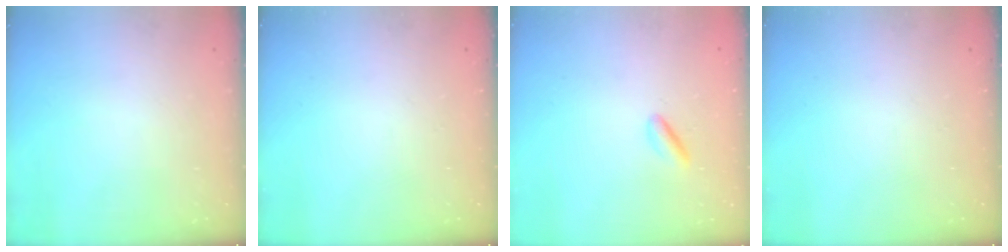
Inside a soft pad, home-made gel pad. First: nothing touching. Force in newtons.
{"total": 0.0}
{"total": 2.2, "press": 2.2, "slide": 0.5}
{"total": 0.0}